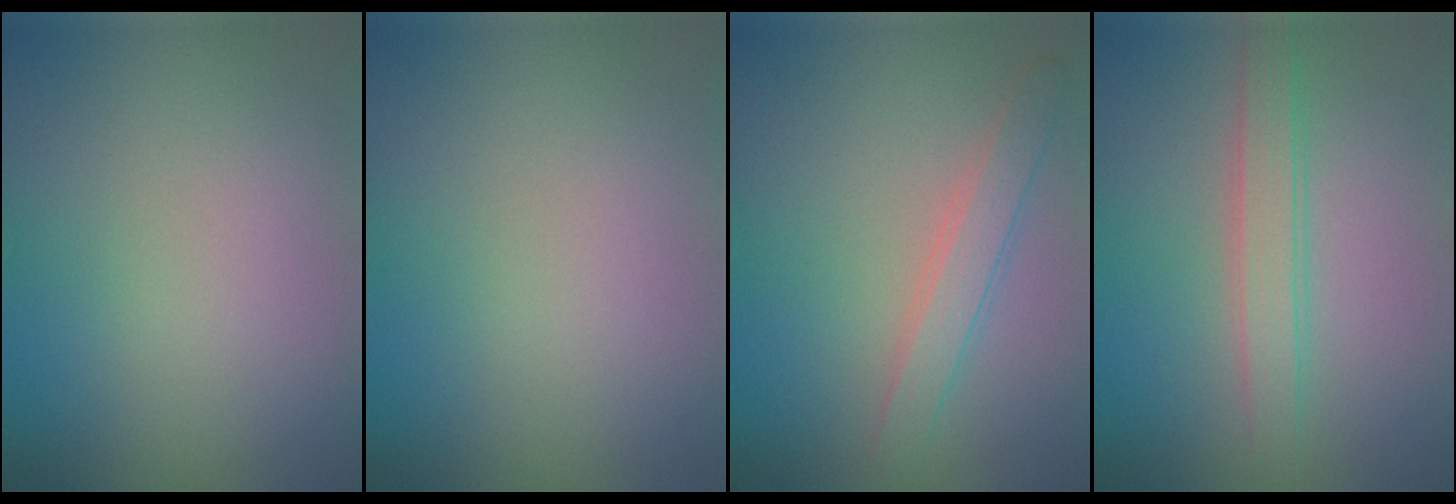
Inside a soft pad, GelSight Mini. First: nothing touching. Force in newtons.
{"total": 0.0}
{"total": 2.3, "press": 2.3, "slide": 0.1}
{"total": 2.5, "press": 2.5, "slide": 0.2}